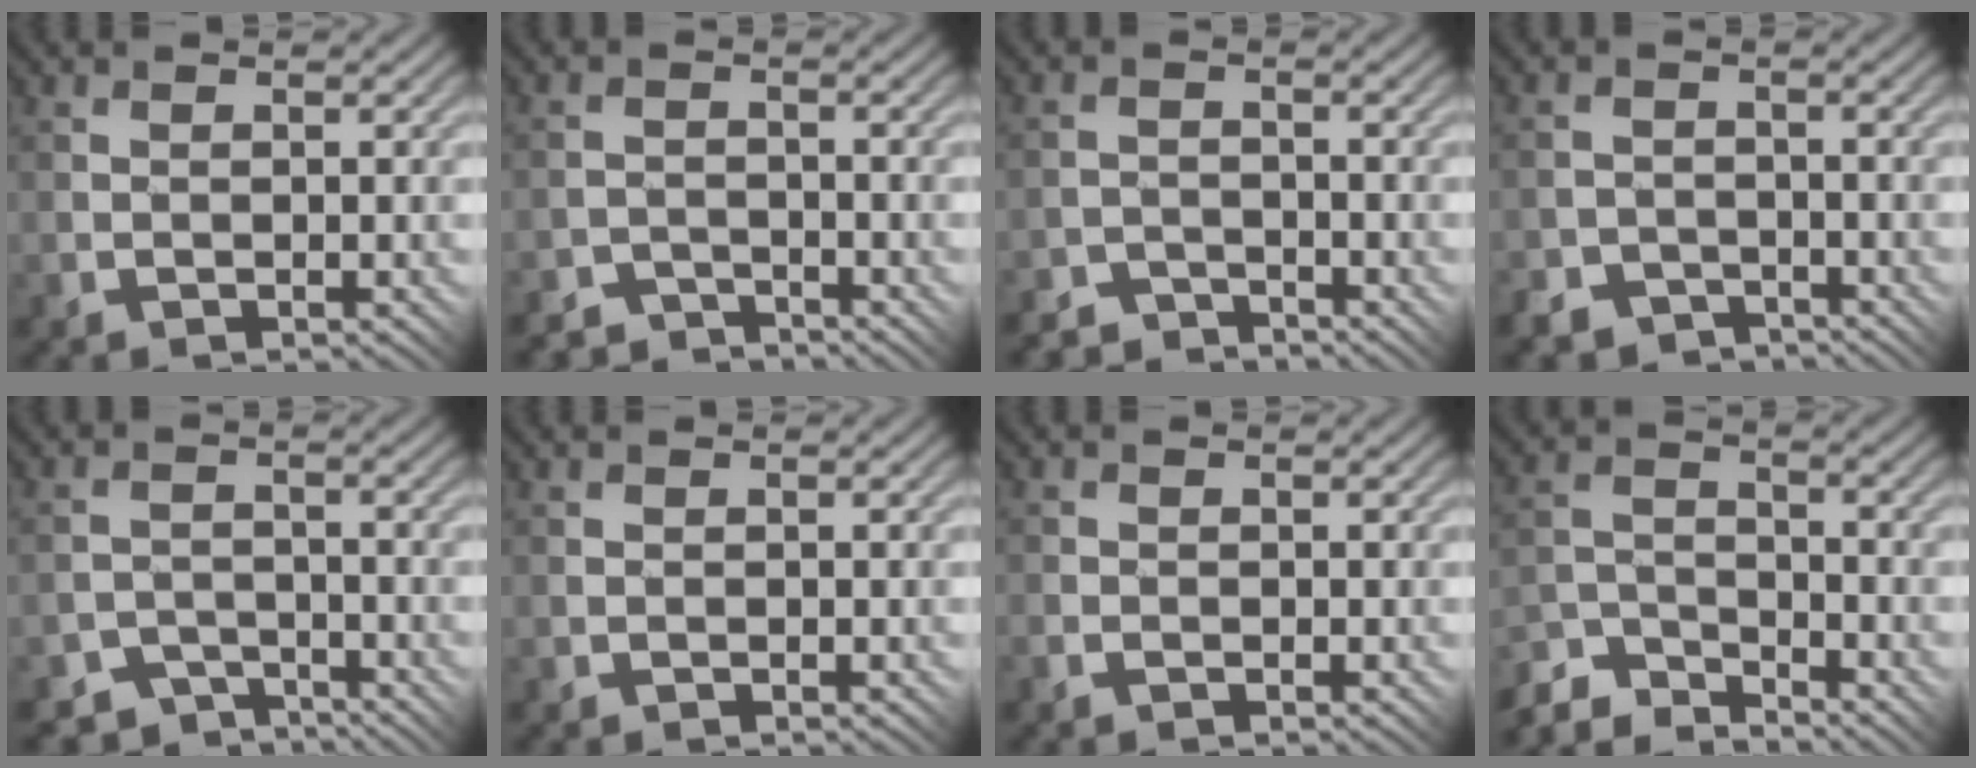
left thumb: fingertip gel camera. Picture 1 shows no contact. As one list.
[{"total": 3.1, "force": [-3.0, 0.5, -0.2], "torque": [0.015, 0.006, -0.060]}, {"total": 3.4, "force": [-3.3, 0.7, -0.2], "torque": [0.013, 0.007, -0.066]}, {"total": 4.2, "force": [-3.6, 2.1, 0.4], "torque": [0.000, 0.006, -0.066]}, {"total": 3.7, "force": [-3.3, 1.6, 0.2], "torque": [0.003, -0.002, -0.057]}, {"total": 0.0}, {"total": 1.5, "force": [-0.9, 1.0, 0.7], "torque": [-0.020, -0.003, -0.022]}, {"total": 6.2, "force": [-5.8, 1.7, 1.8], "torque": [-0.039, 0.002, -0.122]}]